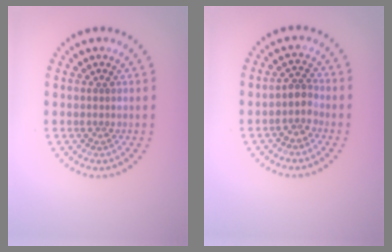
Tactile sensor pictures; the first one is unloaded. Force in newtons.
{"total": 2.0, "press": 1.6, "slide": 1.2}